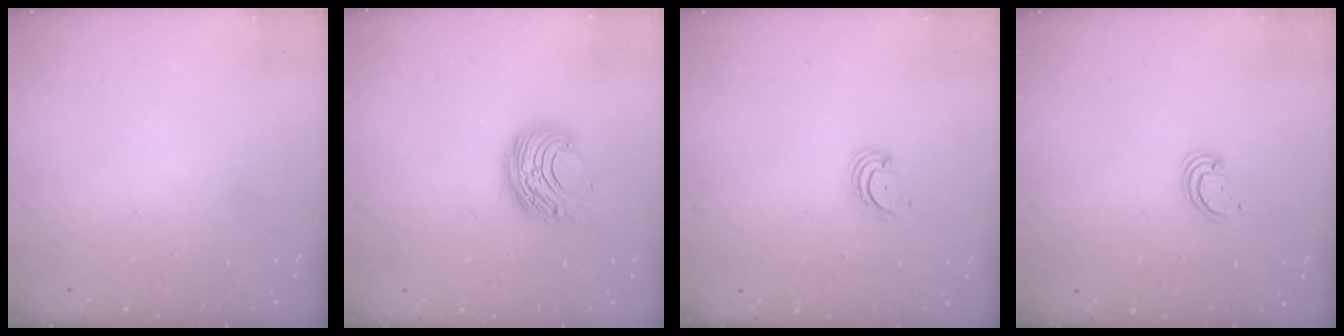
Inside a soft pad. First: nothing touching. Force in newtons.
{"total": 9.0, "press": 9.0, "slide": 0.2}
{"total": 2.7, "press": 2.7, "slide": 0.3}
{"total": 2.3, "press": 2.3, "slide": 0.1}